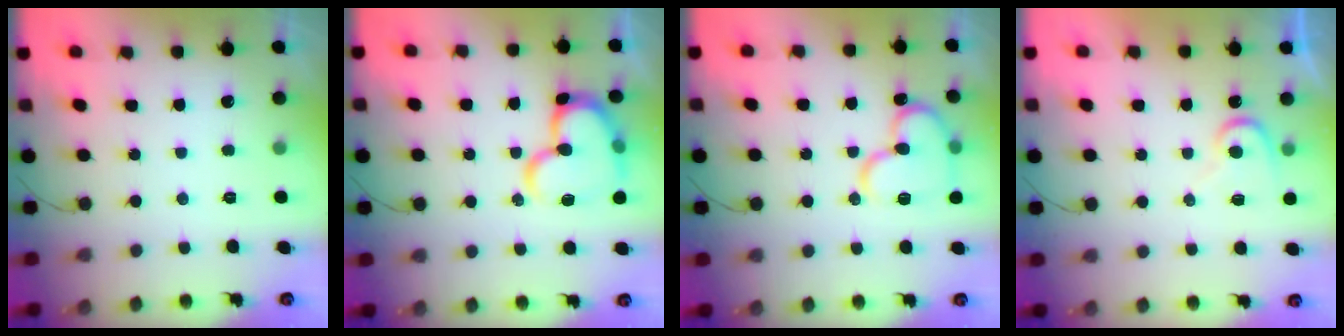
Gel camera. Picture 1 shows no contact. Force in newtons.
{"total": 17.6, "press": 17.6, "slide": 1.3}
{"total": 14.9, "press": 14.8, "slide": 1.7}
{"total": 7.5, "press": 7.5, "slide": 0.5}